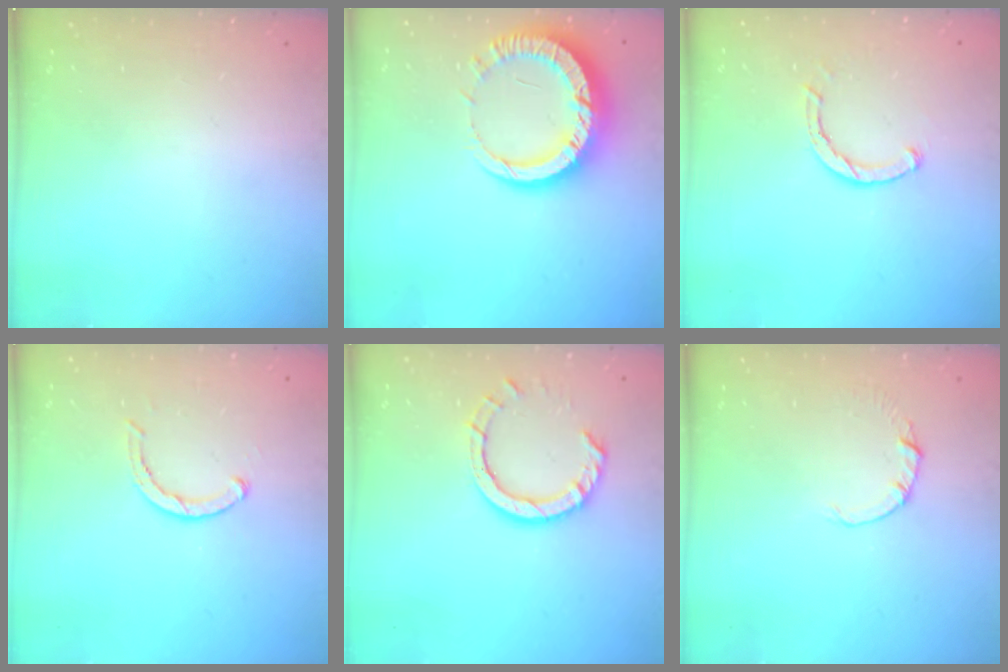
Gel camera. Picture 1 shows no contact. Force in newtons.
{"total": 15.0, "press": 15.0, "slide": 1.4}
{"total": 2.4, "press": 2.4, "slide": 0.1}
{"total": 3.7, "press": 3.7, "slide": 0.7}
{"total": 8.9, "press": 8.8, "slide": 0.8}
{"total": 0.5, "press": 0.5, "slide": 0.1}